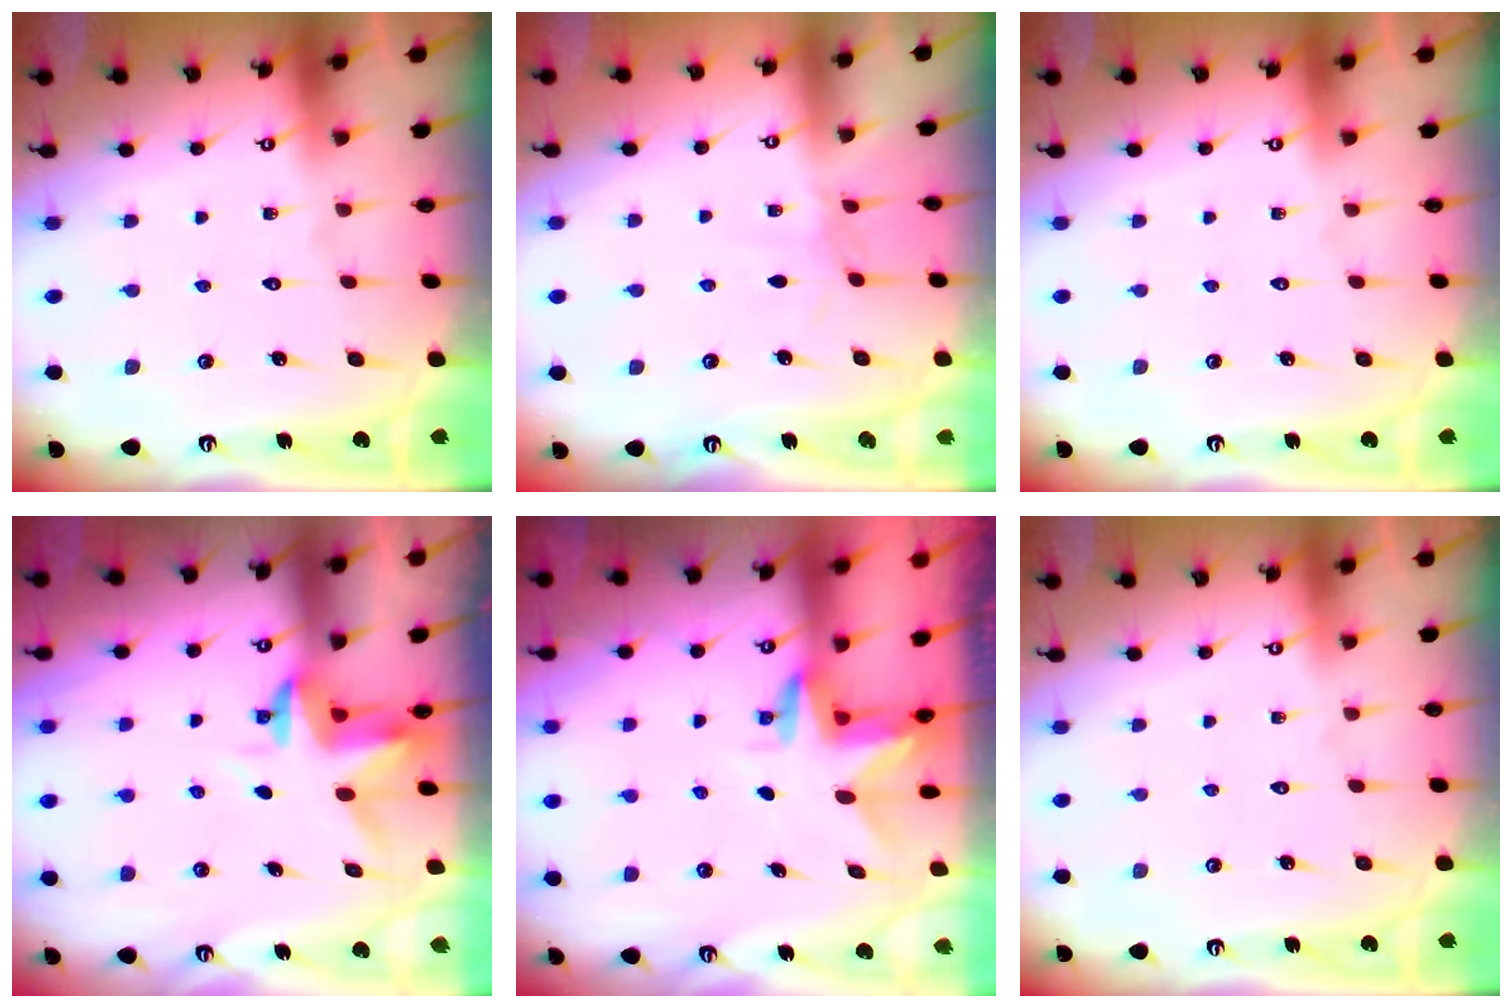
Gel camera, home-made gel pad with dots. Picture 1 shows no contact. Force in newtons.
{"total": 1.5, "press": 1.5, "slide": 0.4}
{"total": 0.0}
{"total": 3.6, "press": 3.6, "slide": 0.1}
{"total": 3.1, "press": 3.1, "slide": 0.2}
{"total": 0.0}